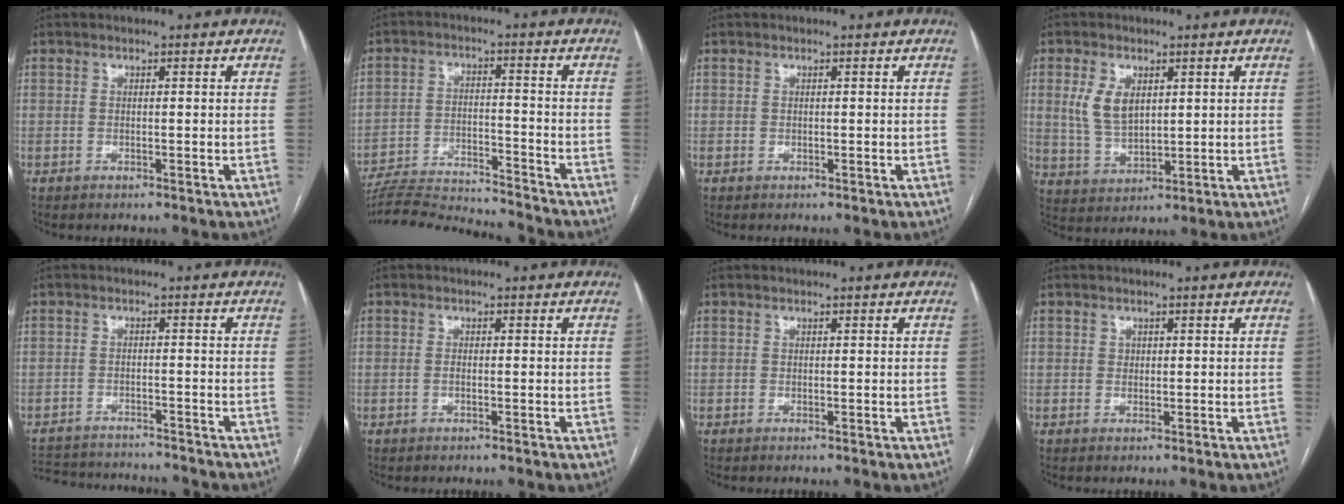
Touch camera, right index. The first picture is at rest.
{"total": 15.6, "force": [-15.0, -0.1, 4.1], "torque": [-0.074, -0.010, -0.239]}
{"total": 0.0}
{"total": 6.5, "force": [2.0, 3.9, 4.9], "torque": [-0.106, 0.007, 0.049]}
{"total": 13.6, "force": [-12.9, 2.1, 3.9], "torque": [-0.083, 0.003, -0.179]}
{"total": 0.7, "force": [-0.3, 0.2, 0.6], "torque": [-0.014, 0.001, -0.006]}
{"total": 0.0}
{"total": 0.8, "force": [0.2, 0.7, 0.2], "torque": [0.001, 0.001, 0.001]}